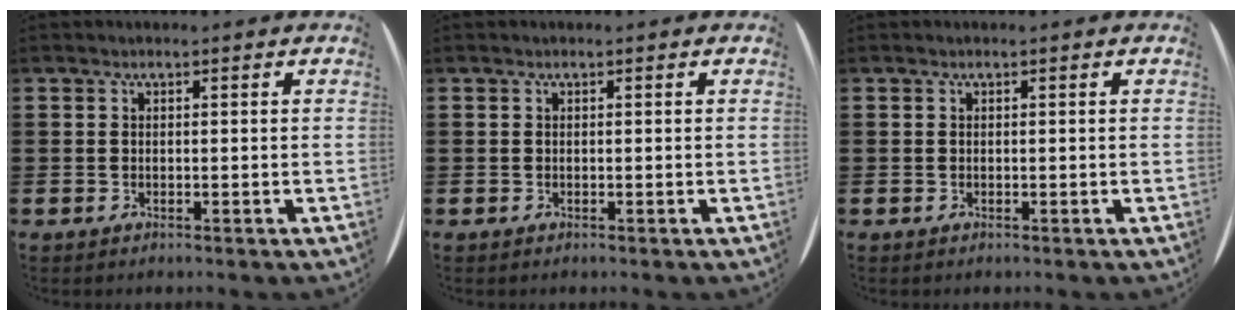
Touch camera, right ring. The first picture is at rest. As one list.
[{"total": 0.0}, {"total": 0.0}]